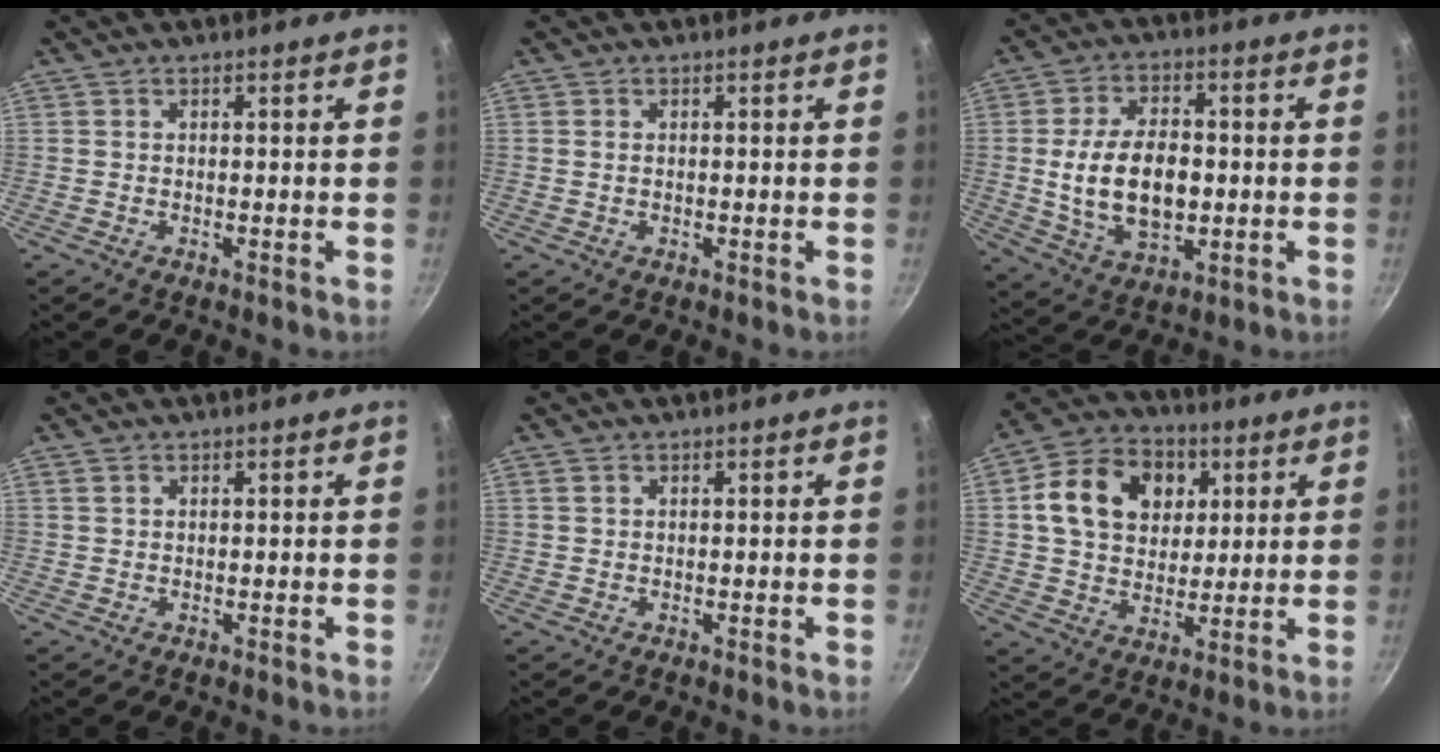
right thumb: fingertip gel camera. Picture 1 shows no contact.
{"total": 0.6, "force": [0.0, 0.4, 0.4], "torque": [-0.007, 0.002, 0.000]}
{"total": 14.6, "force": [-0.7, 8.9, 11.5], "torque": [-0.183, 0.006, -0.003]}
{"total": 1.1, "force": [0.6, 0.8, 0.4], "torque": [-0.006, 0.001, 0.010]}
{"total": 0.9, "force": [0.5, 0.6, 0.3], "torque": [-0.005, 0.001, 0.008]}
{"total": 15.9, "force": [4.6, 12.2, 9.1], "torque": [-0.130, 0.003, 0.068]}